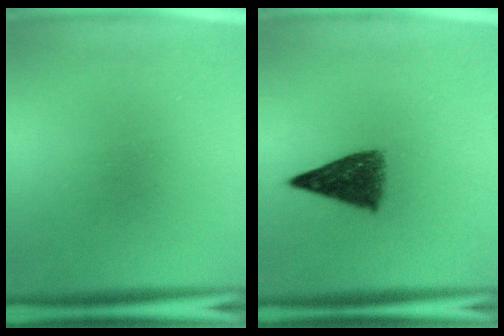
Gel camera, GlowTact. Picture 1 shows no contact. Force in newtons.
{"total": 7.3}